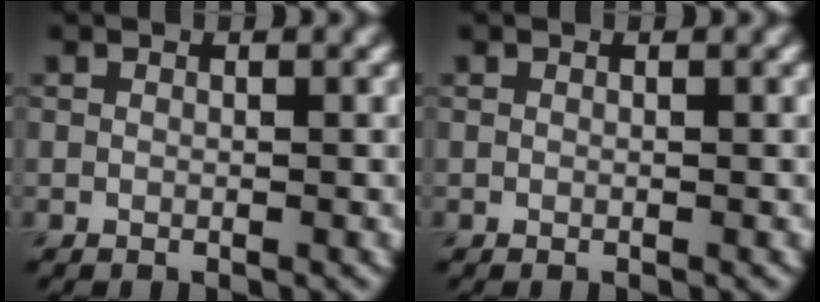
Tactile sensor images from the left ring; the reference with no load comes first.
{"total": 0.0}